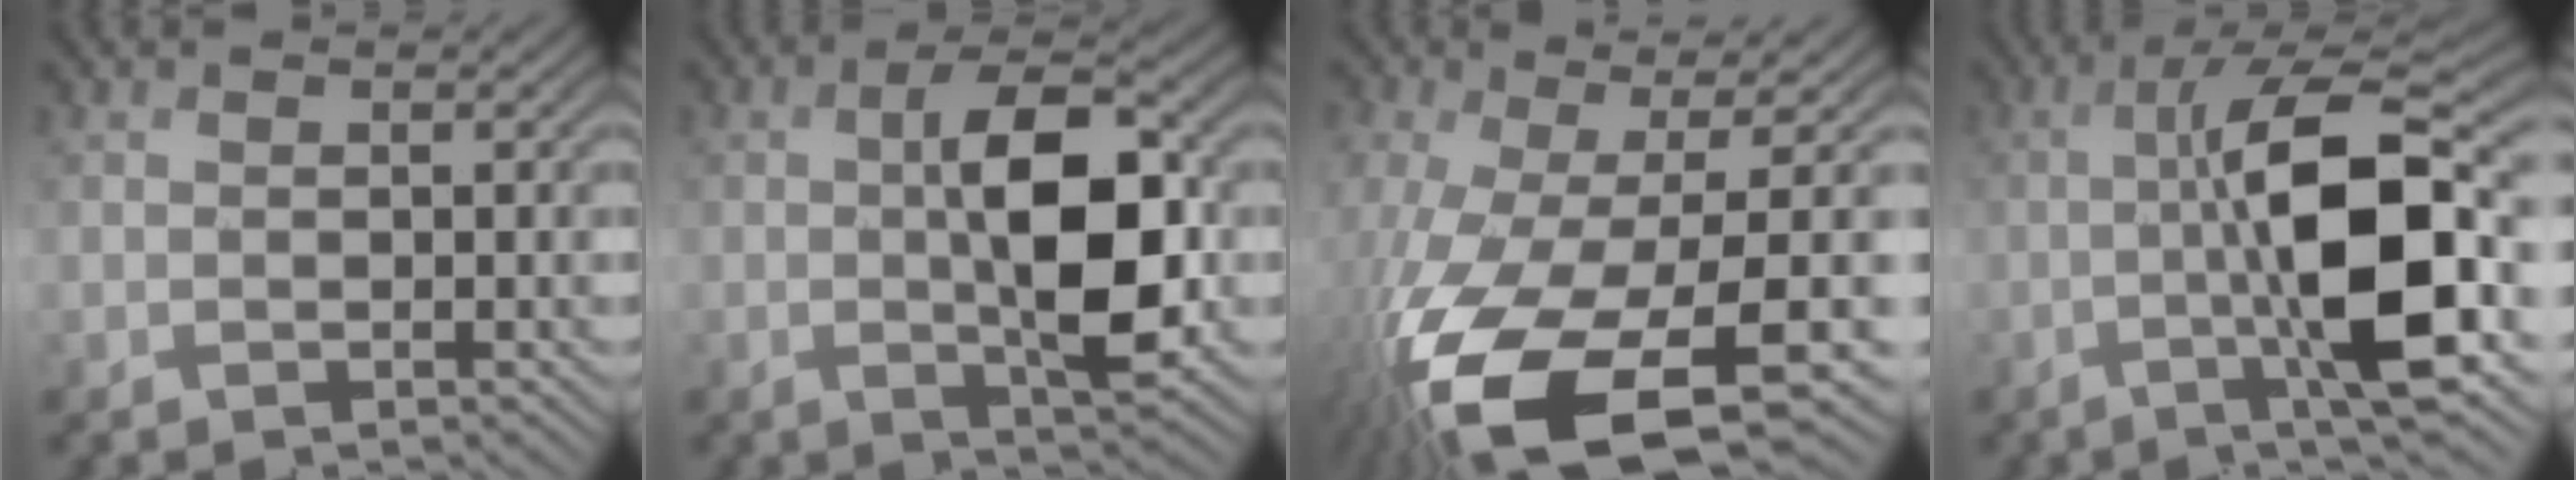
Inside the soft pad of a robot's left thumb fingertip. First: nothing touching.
{"total": 9.2, "force": [-0.2, 3.7, 8.4], "torque": [-0.144, -0.003, -0.003]}
{"total": 16.8, "force": [-6.0, 6.6, 14.2], "torque": [-0.337, -0.065, -0.073]}
{"total": 12.3, "force": [-2.1, 2.6, 11.9], "torque": [-0.183, 0.006, -0.045]}